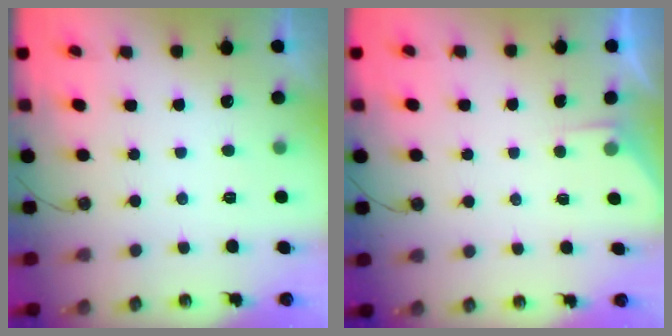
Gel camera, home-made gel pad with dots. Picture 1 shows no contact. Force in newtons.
{"total": 2.1, "press": 2.0, "slide": 0.3}